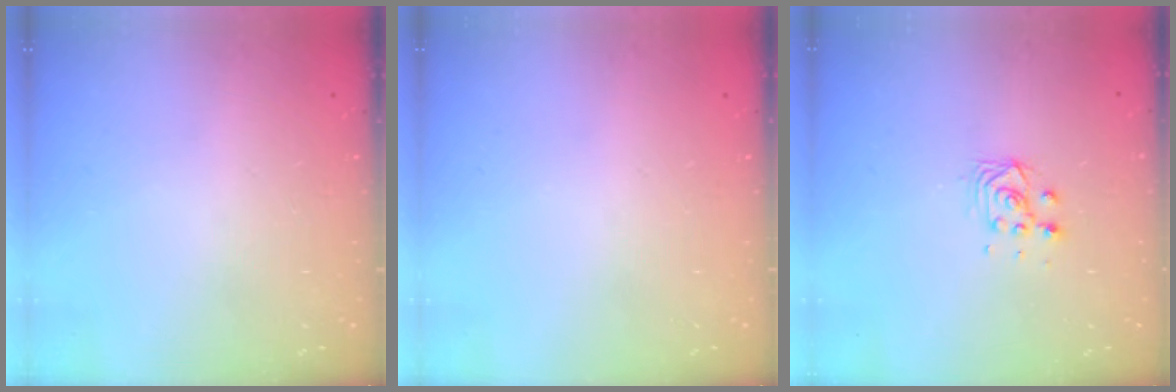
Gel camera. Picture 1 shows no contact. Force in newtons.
{"total": 0.0}
{"total": 5.0, "press": 5.0, "slide": 0.3}